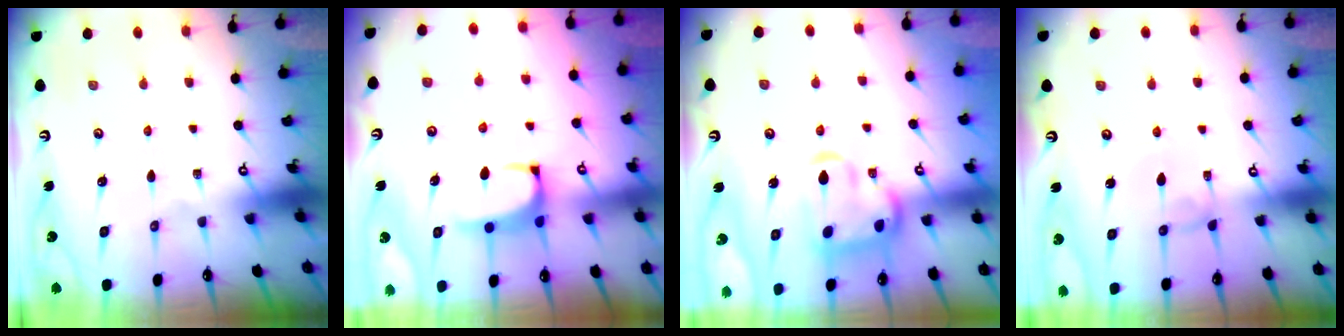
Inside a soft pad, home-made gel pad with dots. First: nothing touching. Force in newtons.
{"total": 0.9, "press": 0.6, "slide": 0.7}
{"total": 7.1, "press": 6.9, "slide": 1.7}
{"total": 0.6, "press": 0.5, "slide": 0.3}